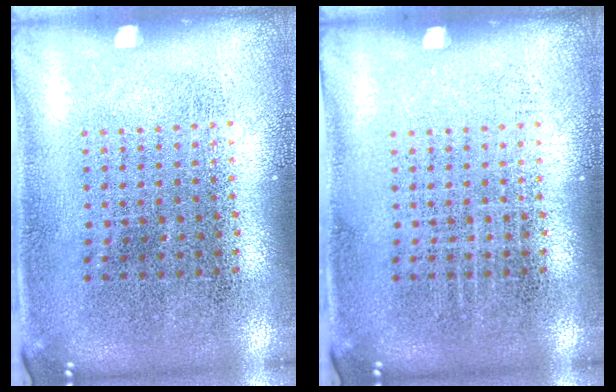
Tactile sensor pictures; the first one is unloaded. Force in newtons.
{"total": 0.0}